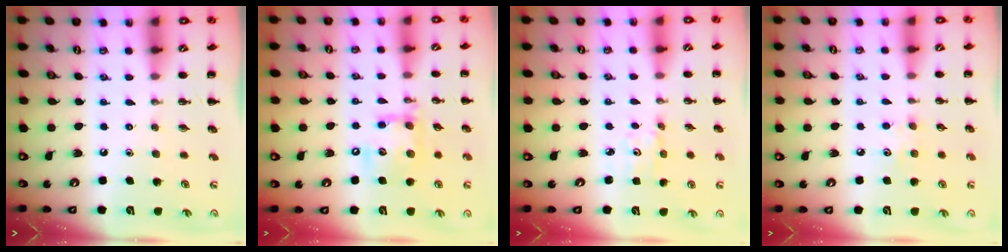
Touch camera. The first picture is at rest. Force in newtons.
{"total": 13.4, "press": 13.2, "slide": 2.5}
{"total": 1.6, "press": 1.5, "slide": 0.3}
{"total": 5.1, "press": 4.9, "slide": 1.4}